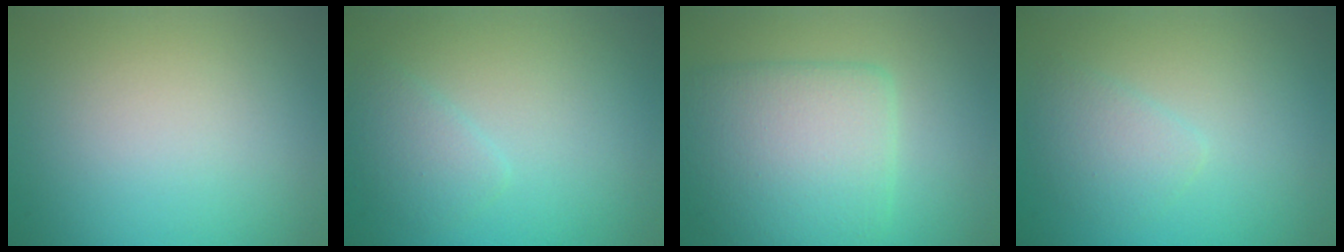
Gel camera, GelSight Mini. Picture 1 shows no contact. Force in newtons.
{"total": 1.8, "press": 1.8, "slide": 0.1}
{"total": 6.6, "press": 6.6, "slide": 0.3}
{"total": 2.0, "press": 2.0, "slide": 0.1}